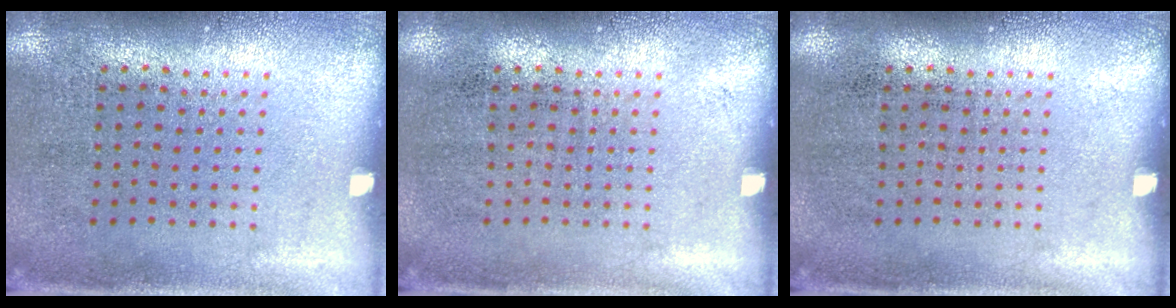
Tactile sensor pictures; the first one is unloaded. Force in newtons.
{"total": 0.0}
{"total": 0.0}